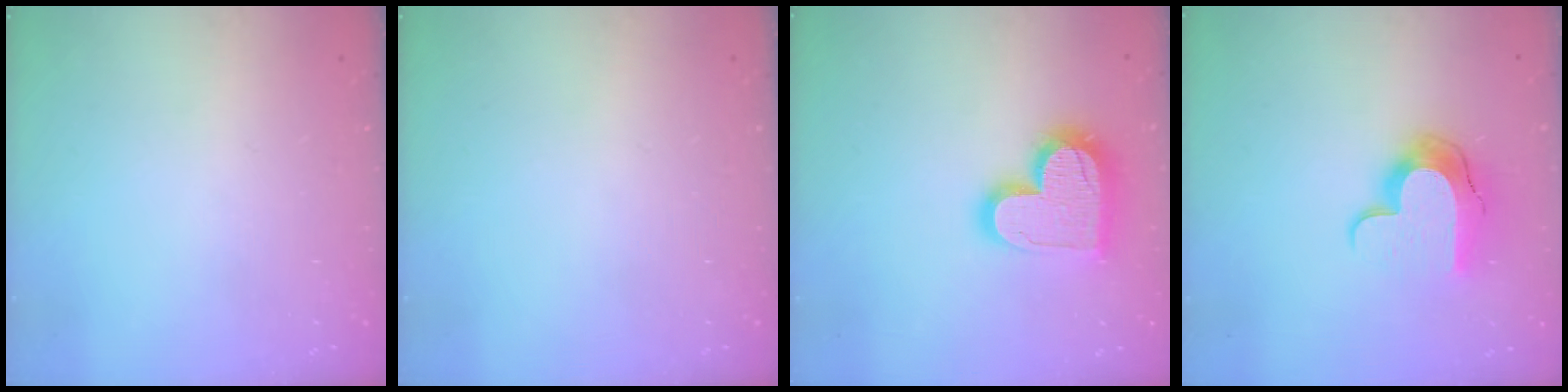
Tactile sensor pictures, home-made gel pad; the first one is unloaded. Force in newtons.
{"total": 0.0}
{"total": 16.9, "press": 16.9, "slide": 1.3}
{"total": 12.5, "press": 12.5, "slide": 0.7}